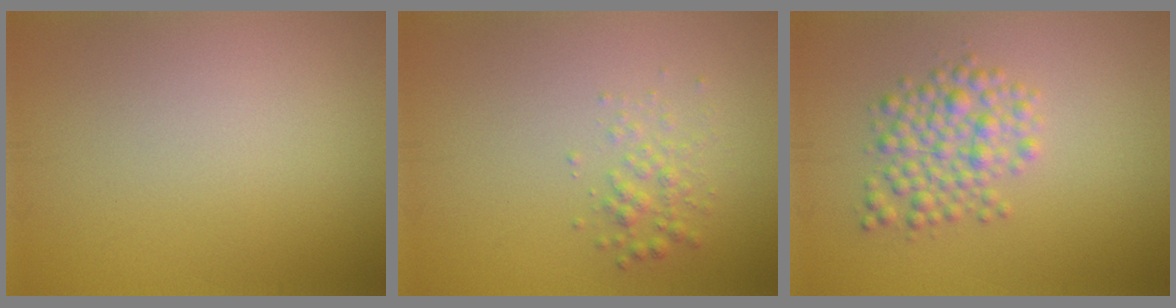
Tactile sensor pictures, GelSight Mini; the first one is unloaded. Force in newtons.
{"total": 1.7, "press": 1.7, "slide": 0.1}
{"total": 3.6, "press": 3.6, "slide": 0.1}